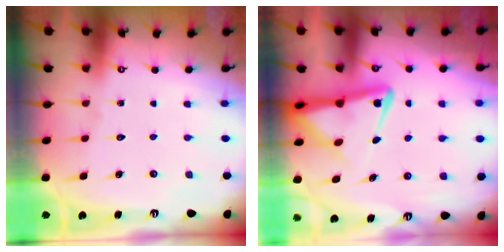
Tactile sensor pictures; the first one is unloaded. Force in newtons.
{"total": 6.7, "press": 6.6, "slide": 1.0}